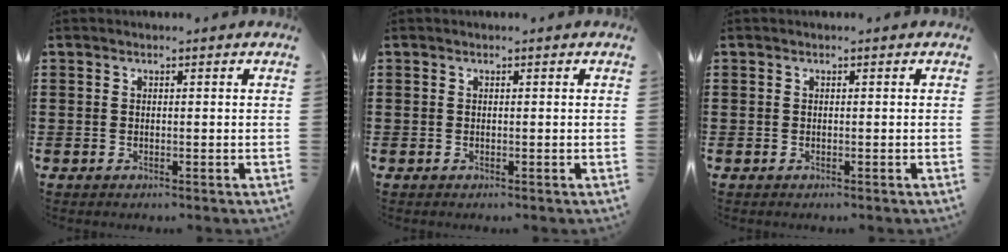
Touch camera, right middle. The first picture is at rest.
{"total": 0.0}
{"total": 0.0}